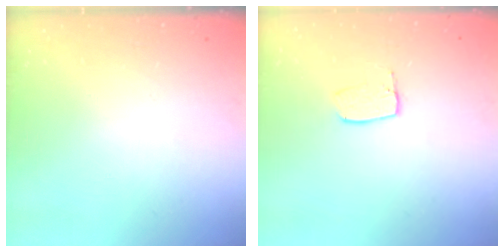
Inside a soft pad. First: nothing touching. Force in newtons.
{"total": 5.8, "press": 5.8, "slide": 0.4}